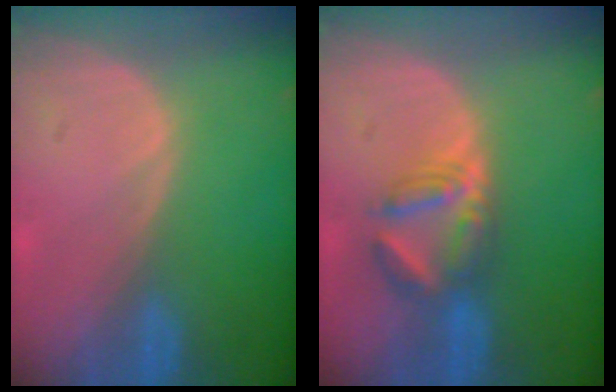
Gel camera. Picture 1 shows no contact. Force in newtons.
{"total": 5.8, "press": 5.6, "slide": 1.2}